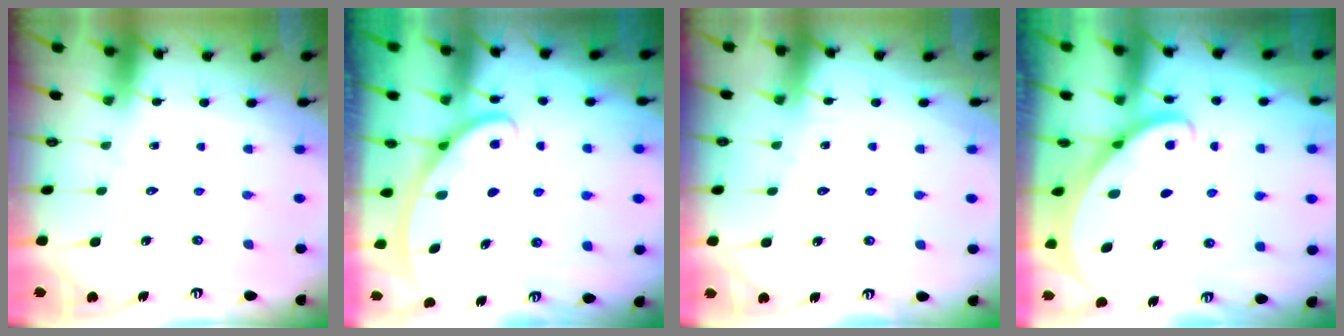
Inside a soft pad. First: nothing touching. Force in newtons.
{"total": 2.8, "press": 2.8, "slide": 0.4}
{"total": 2.5, "press": 2.5, "slide": 0.4}
{"total": 2.4, "press": 2.4, "slide": 0.3}